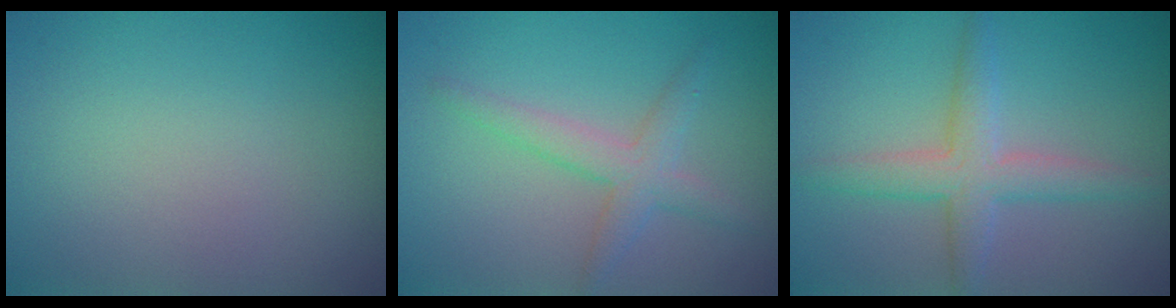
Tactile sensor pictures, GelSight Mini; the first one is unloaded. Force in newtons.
{"total": 2.6, "press": 2.6, "slide": 0.2}
{"total": 3.3, "press": 3.3, "slide": 0.1}